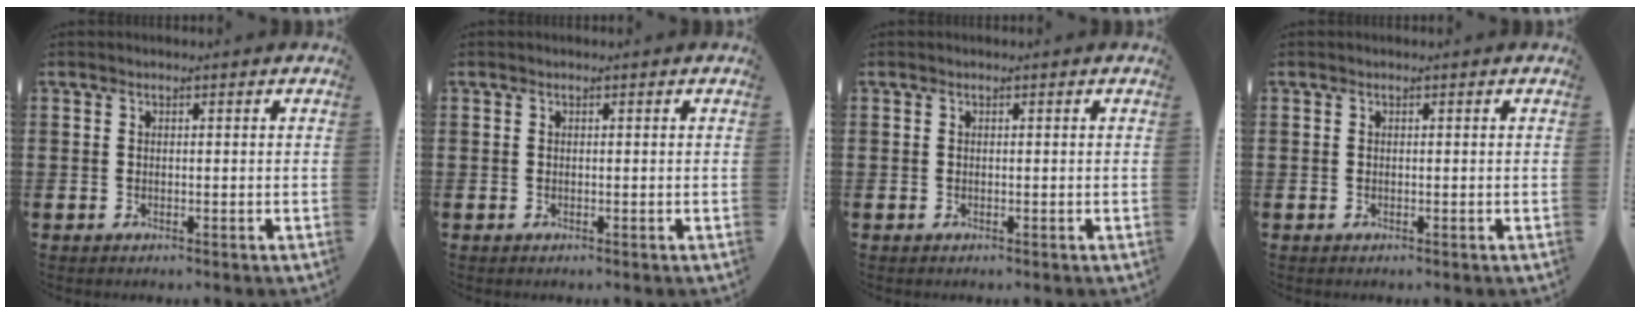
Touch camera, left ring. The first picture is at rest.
{"total": 0.0}
{"total": 0.0}
{"total": 0.0}